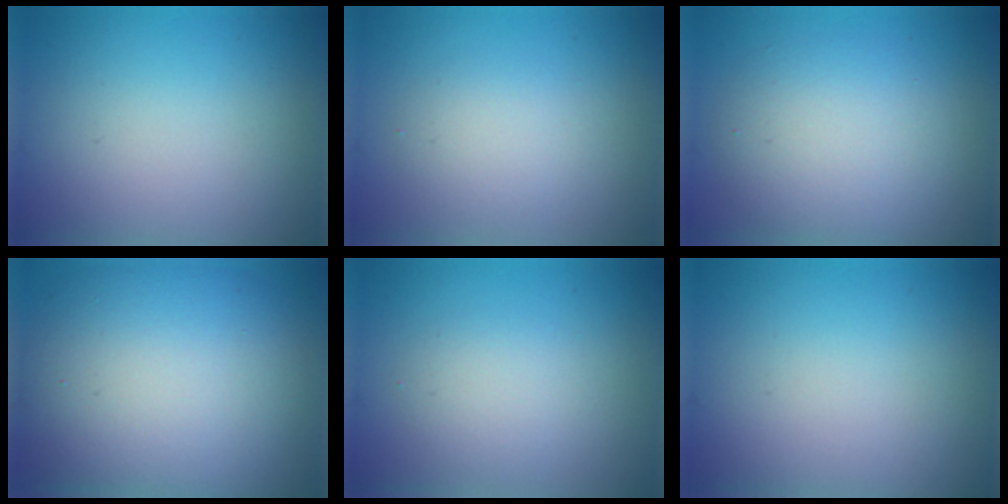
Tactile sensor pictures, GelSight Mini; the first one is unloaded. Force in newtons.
{"total": 2.4, "press": 2.4, "slide": 0.2}
{"total": 5.1, "press": 5.1, "slide": 0.3}
{"total": 12.9, "press": 12.9, "slide": 1.1}
{"total": 2.2, "press": 2.2, "slide": 0.1}
{"total": 0.0}